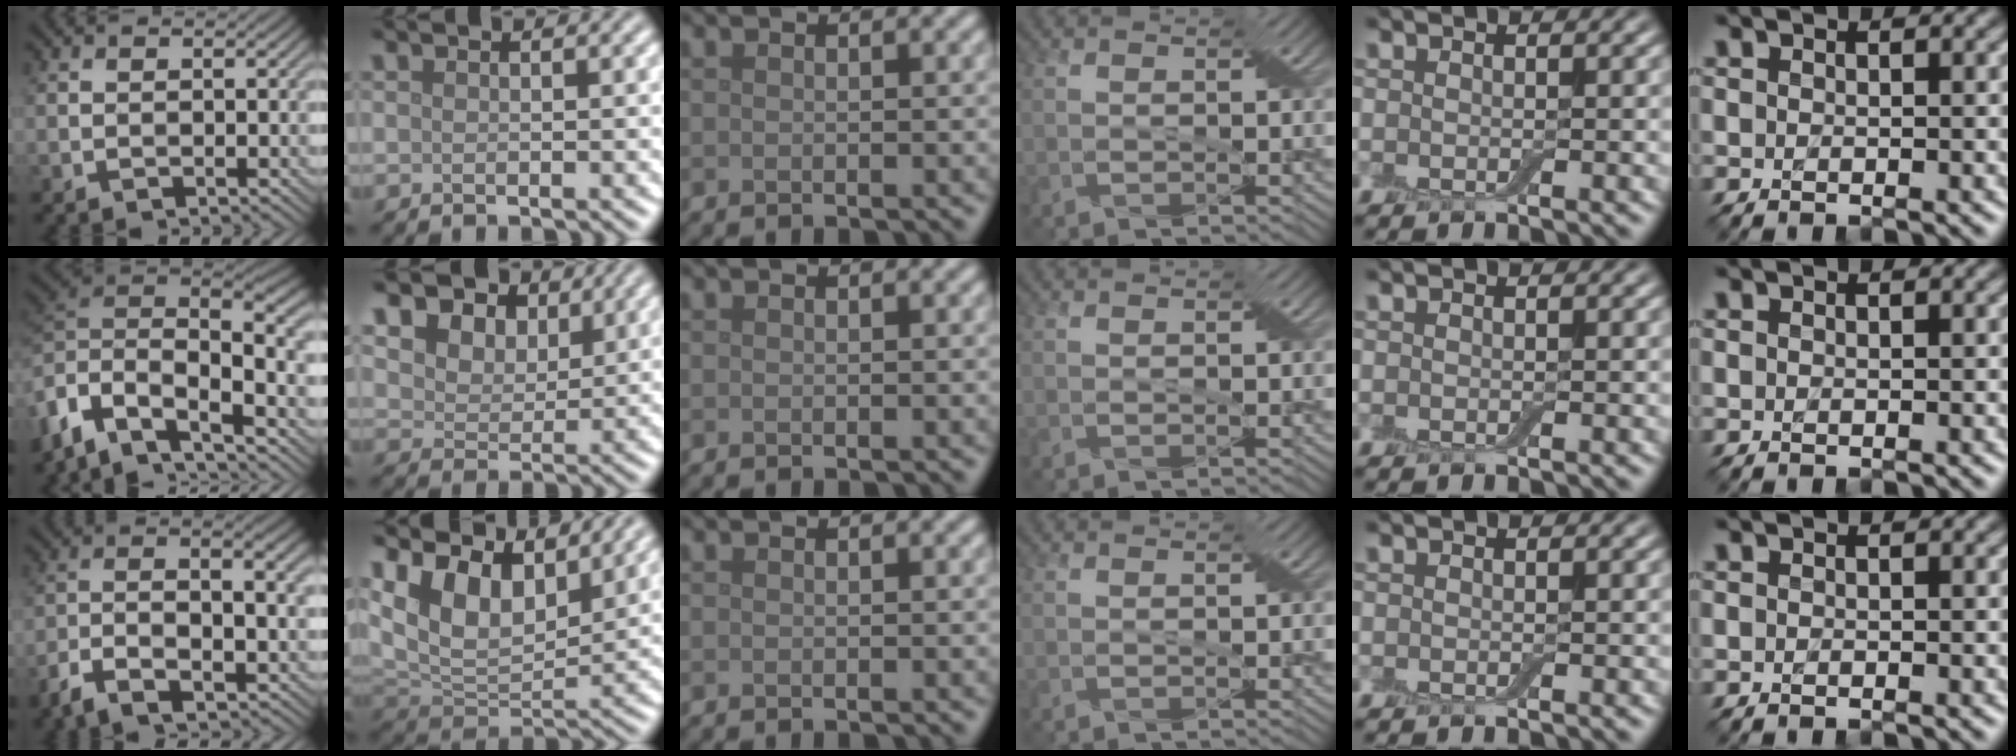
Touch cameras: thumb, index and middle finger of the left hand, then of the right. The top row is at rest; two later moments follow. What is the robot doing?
{"motion": "insert", "object": "backpack"}